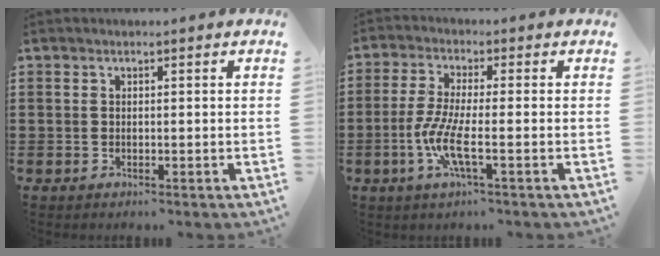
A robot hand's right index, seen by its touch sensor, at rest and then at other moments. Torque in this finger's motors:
{"motor_torque": [1.15, 0.99, 0.39, 0.06]}